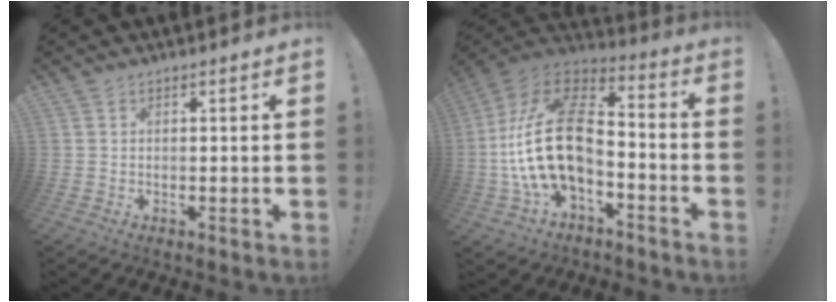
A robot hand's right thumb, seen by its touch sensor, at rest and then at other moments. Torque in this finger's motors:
{"motor_torque": [2.36, 2.64, 2.22, -0.55, 0.54]}